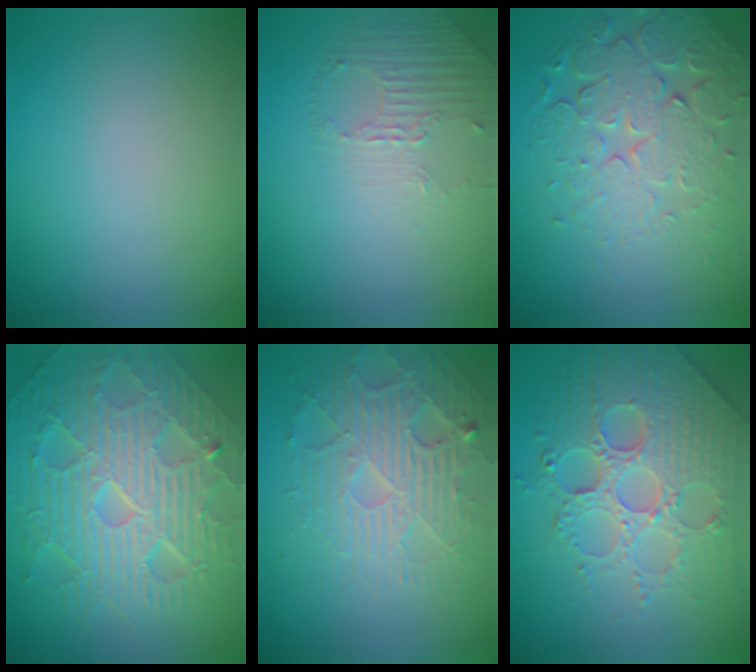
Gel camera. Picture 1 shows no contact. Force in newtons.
{"total": 1.4, "press": 0.8, "slide": 1.1}
{"total": 6.2, "press": 4.9, "slide": 3.9}
{"total": 11.4, "press": 7.5, "slide": 8.5}
{"total": 4.9, "press": 4.2, "slide": 2.5}
{"total": 6.3, "press": 5.6, "slide": 3.0}